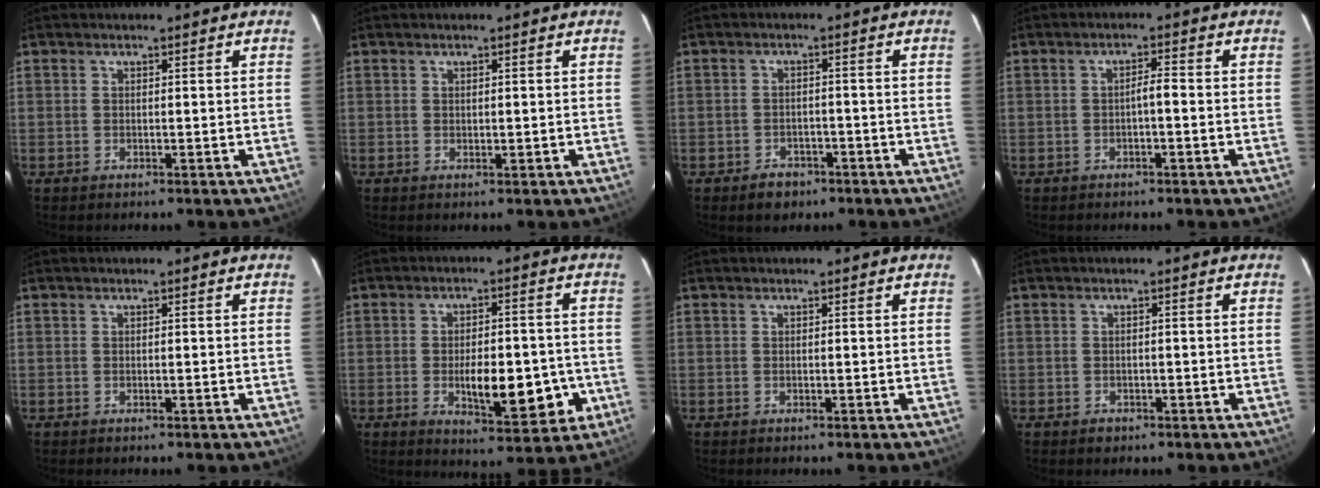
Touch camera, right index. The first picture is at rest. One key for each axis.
{"total": 0.7, "fx": 0.0, "fy": 0.5, "fz": 0.5, "tx": -0.013, "ty": -0.002, "tz": 0.002}
{"total": 4.3, "fx": -2.8, "fy": 2.9, "fz": 1.6, "tx": -0.027, "ty": 0.004, "tz": -0.037}
{"total": 2.4, "fx": -0.5, "fy": 0.6, "fz": 2.3, "tx": -0.039, "ty": 0.009, "tz": -0.007}
{"total": 0.0}
{"total": 12.2, "fx": -3.0, "fy": 4.7, "fz": 10.9, "tx": -0.155, "ty": 0.005, "tz": -0.034}
{"total": 0.0}
{"total": 2.0, "fx": -1.0, "fy": 1.6, "fz": 0.7, "tx": -0.015, "ty": 0.001, "tz": -0.010}